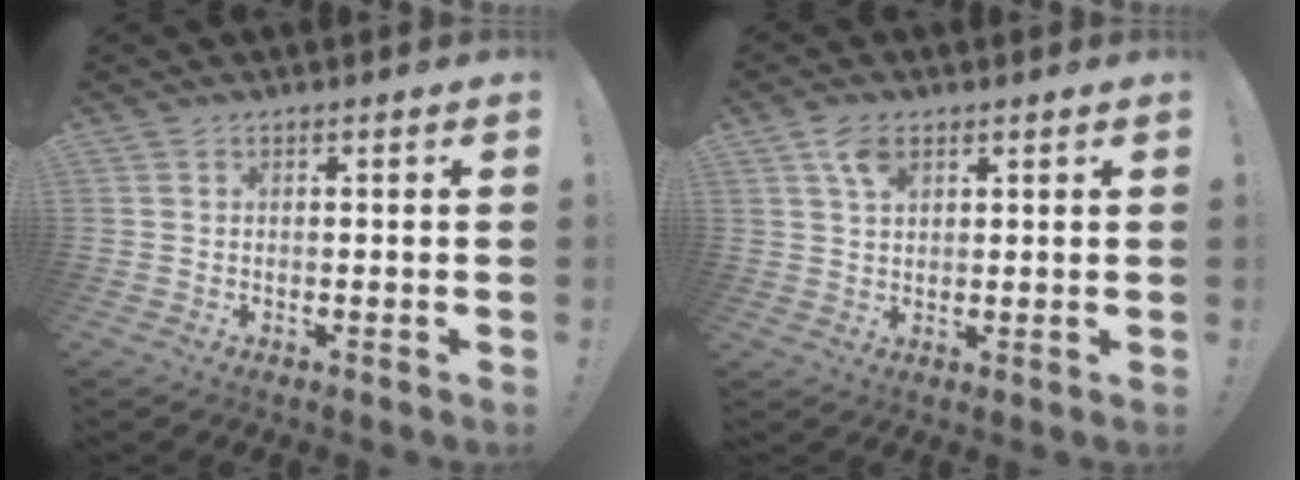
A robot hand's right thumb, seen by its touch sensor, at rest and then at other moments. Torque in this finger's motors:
{"motor_torque": [0.66, 1.12, 0.28, -0.29, 0.00]}